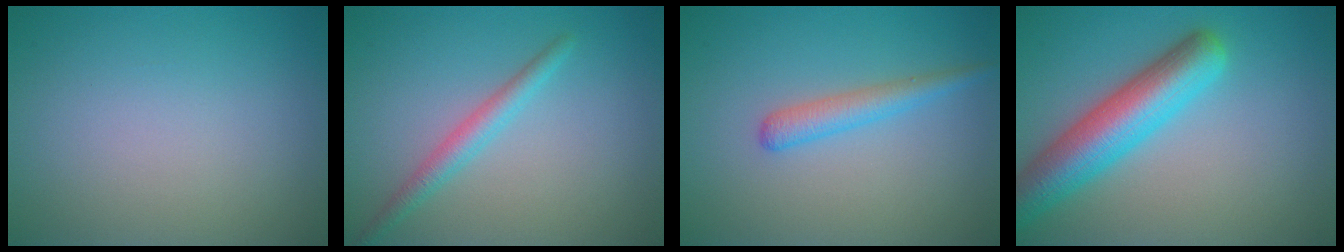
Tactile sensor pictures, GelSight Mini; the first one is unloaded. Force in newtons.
{"total": 2.2, "press": 2.2, "slide": 0.1}
{"total": 2.2, "press": 2.2, "slide": 0.1}
{"total": 6.9, "press": 6.9, "slide": 0.4}